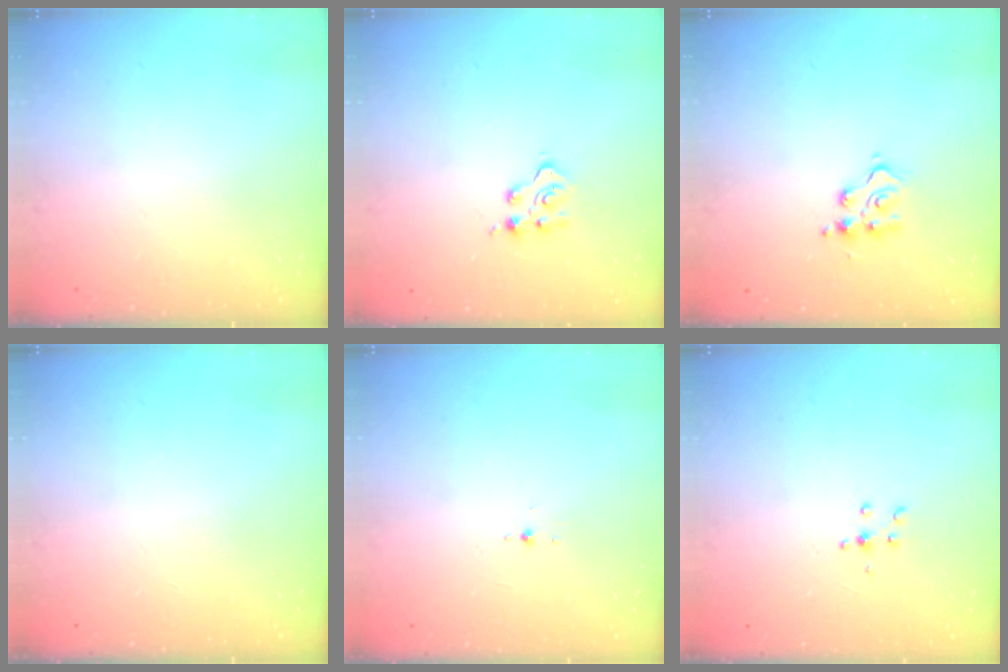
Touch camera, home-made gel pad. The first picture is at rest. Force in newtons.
{"total": 4.6, "press": 4.6, "slide": 0.5}
{"total": 8.7, "press": 8.6, "slide": 0.4}
{"total": 0.0}
{"total": 2.8, "press": 2.8, "slide": 0.7}
{"total": 4.3, "press": 4.2, "slide": 1.0}